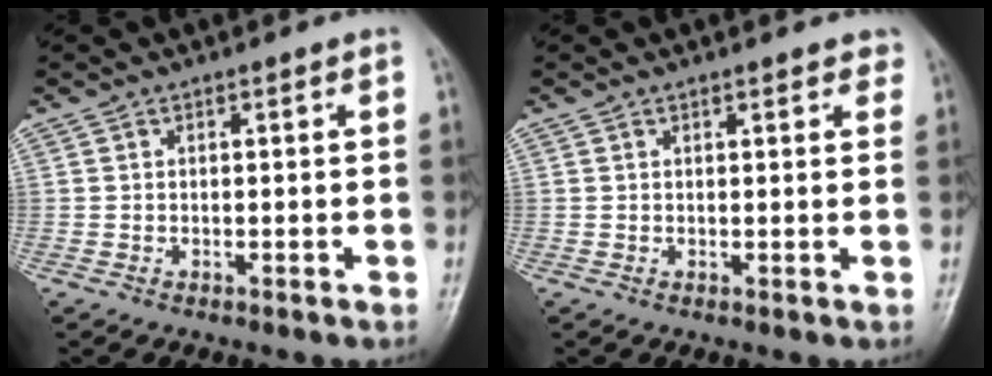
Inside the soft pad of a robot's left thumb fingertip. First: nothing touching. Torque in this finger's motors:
{"motor_torque": [-0.03, 0.06, 0.08, 0.07, 0.04]}